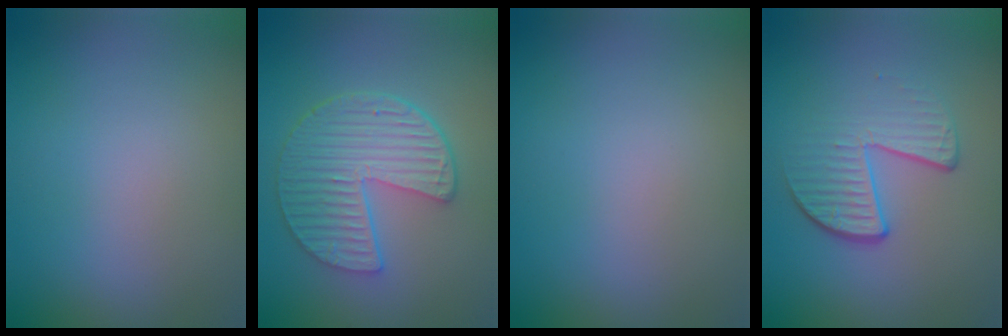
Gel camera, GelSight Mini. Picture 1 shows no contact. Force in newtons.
{"total": 6.3, "press": 4.5, "slide": 4.3}
{"total": 0.0}
{"total": 4.1, "press": 2.7, "slide": 3.2}